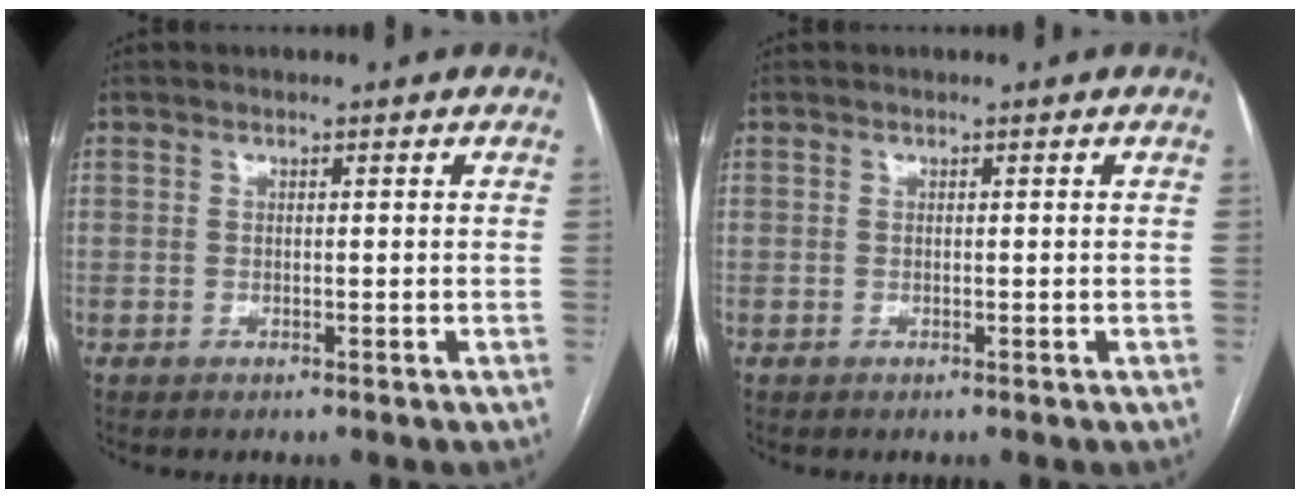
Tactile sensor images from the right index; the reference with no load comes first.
{"total": 0.0}